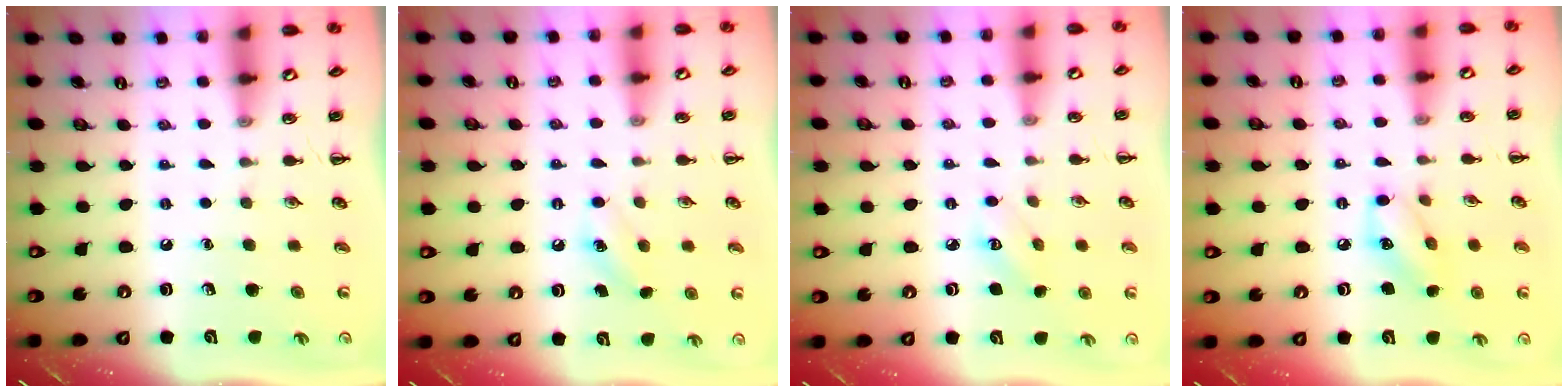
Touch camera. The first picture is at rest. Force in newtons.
{"total": 7.2, "press": 7.1, "slide": 1.4}
{"total": 3.3, "press": 3.2, "slide": 0.9}
{"total": 7.9, "press": 7.9, "slide": 0.4}